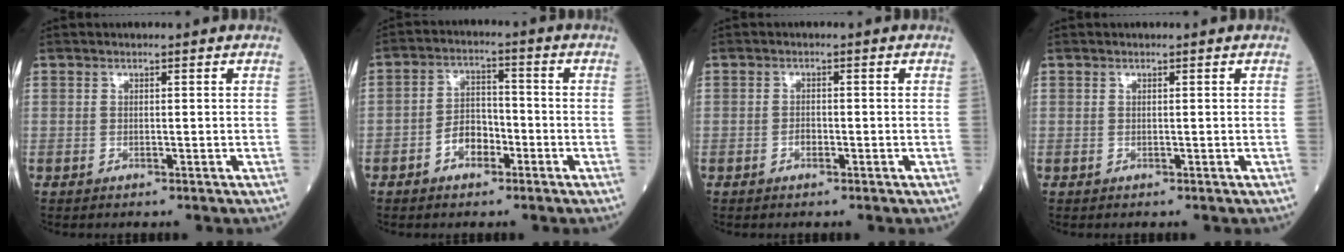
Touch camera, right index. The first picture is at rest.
{"total": 5.1, "force": [-2.4, 3.2, 3.2], "torque": [-0.053, 0.016, -0.045]}
{"total": 1.2, "force": [-0.5, 0.7, 0.8], "torque": [-0.009, 0.004, -0.009]}
{"total": 0.0}